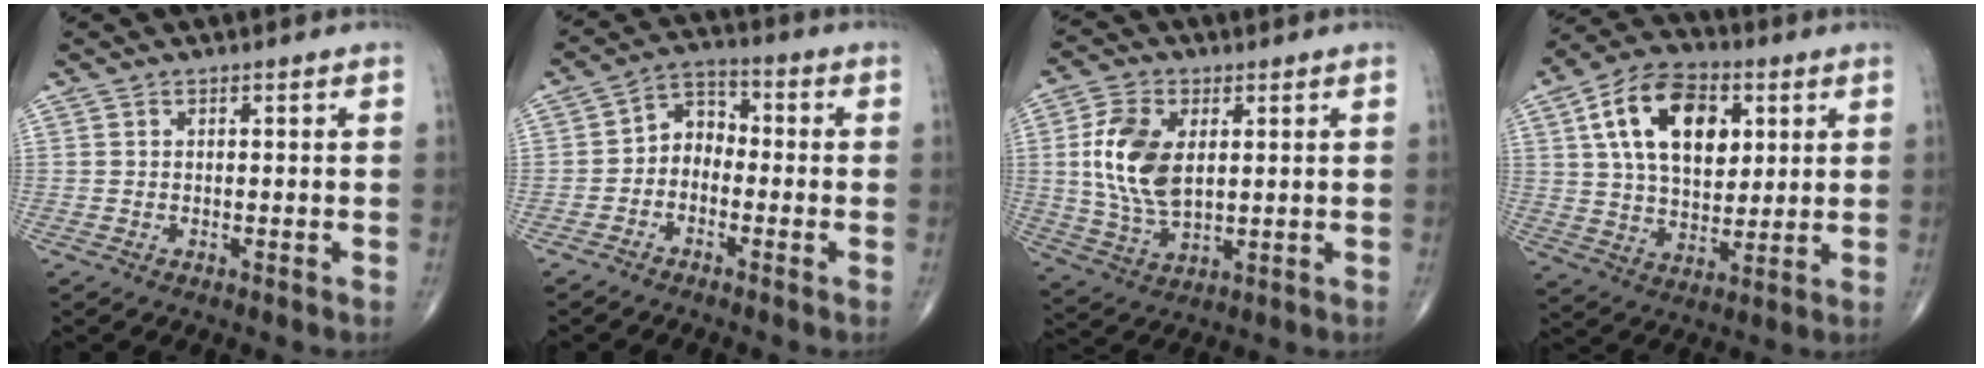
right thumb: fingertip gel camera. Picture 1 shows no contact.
{"total": 5.7, "force": [-1.5, 4.4, 3.3], "torque": [-0.031, 0.032, -0.045]}
{"total": 12.5, "force": [2.1, 7.2, 9.9], "torque": [-0.191, -0.009, 0.045]}
{"total": 17.9, "force": [5.8, 11.0, 12.9], "torque": [-0.192, -0.007, 0.100]}